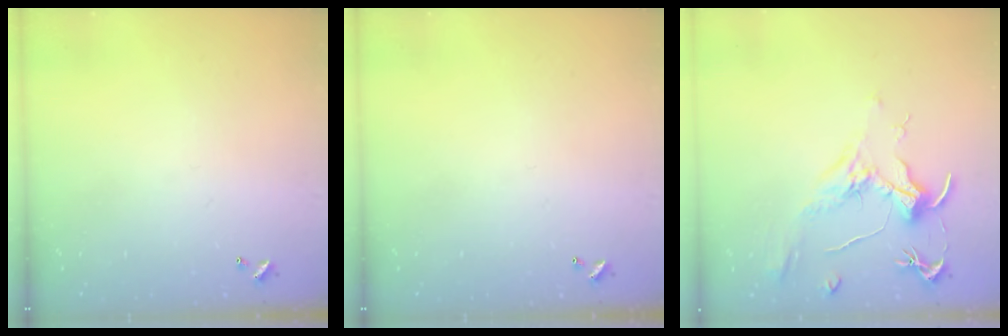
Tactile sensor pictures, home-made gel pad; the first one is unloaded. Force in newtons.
{"total": 0.0}
{"total": 2.0, "press": 1.7, "slide": 0.9}